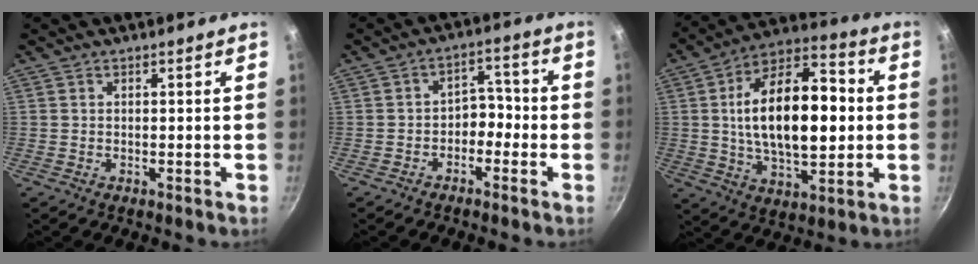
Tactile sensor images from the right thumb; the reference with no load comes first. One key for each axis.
{"total": 5.2, "fx": -1.9, "fy": 3.8, "fz": 3.1, "tx": -0.019, "ty": 0.033, "tz": -0.042}
{"total": 22.4, "fx": 1.5, "fy": 11.3, "fz": 19.2, "tx": -0.299, "ty": 0.017, "tz": 0.023}